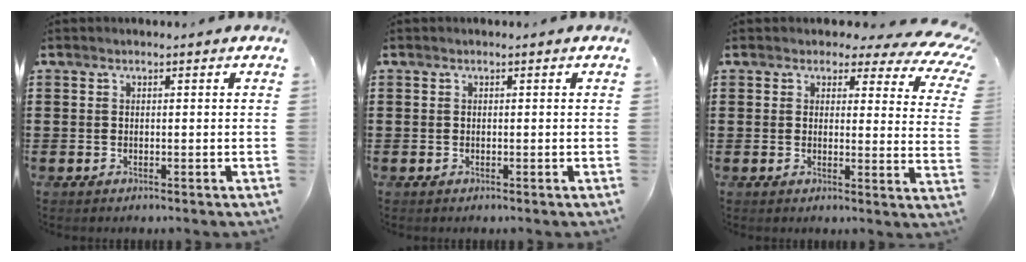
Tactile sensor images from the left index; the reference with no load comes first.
{"total": 0.0}
{"total": 3.6, "force": [2.6, 1.6, 1.9], "torque": [-0.037, -0.013, 0.040]}